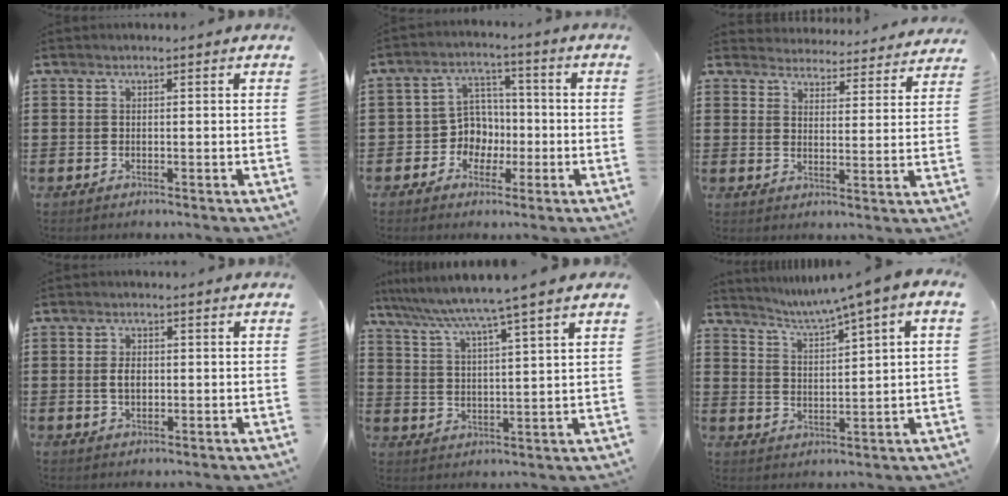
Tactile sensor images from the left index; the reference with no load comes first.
{"total": 6.2, "force": [-1.0, 5.8, 1.9], "torque": [-0.055, 0.012, -0.018]}
{"total": 4.3, "force": [4.3, 0.1, -0.3], "torque": [-0.009, -0.035, 0.073]}
{"total": 2.7, "force": [0.1, 1.5, 2.2], "torque": [-0.045, 0.006, 0.001]}
{"total": 6.0, "force": [5.0, -1.4, 3.0], "torque": [-0.078, -0.039, 0.078]}
{"total": 3.6, "force": [2.5, -0.8, 2.4], "torque": [-0.059, -0.021, 0.034]}